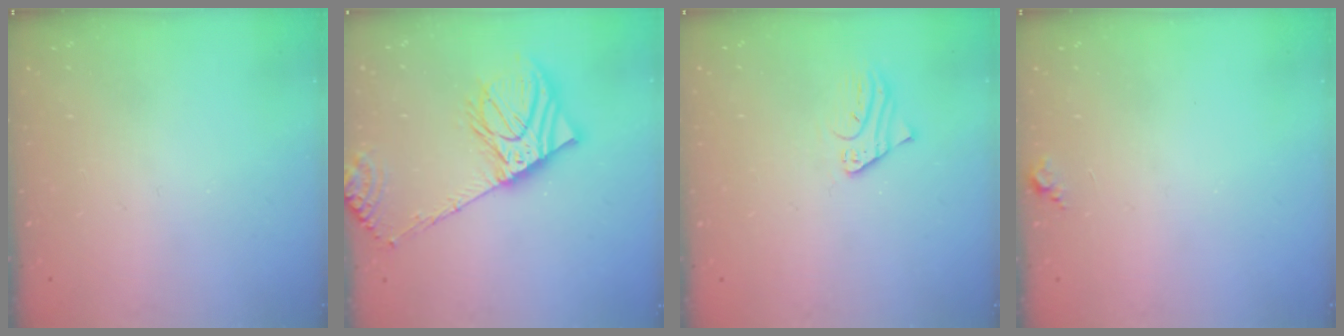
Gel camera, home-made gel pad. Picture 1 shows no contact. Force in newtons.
{"total": 15.4, "press": 15.1, "slide": 2.9}
{"total": 2.2, "press": 2.2, "slide": 0.3}
{"total": 5.4, "press": 5.4, "slide": 0.6}